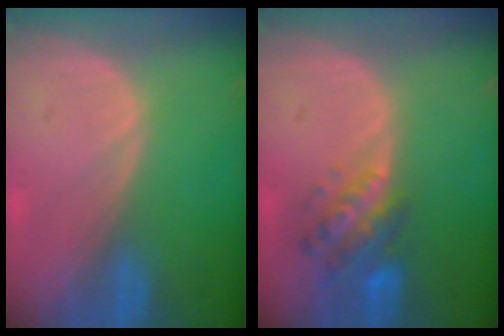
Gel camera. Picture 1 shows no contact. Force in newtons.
{"total": 6.1, "press": 5.9, "slide": 1.5}